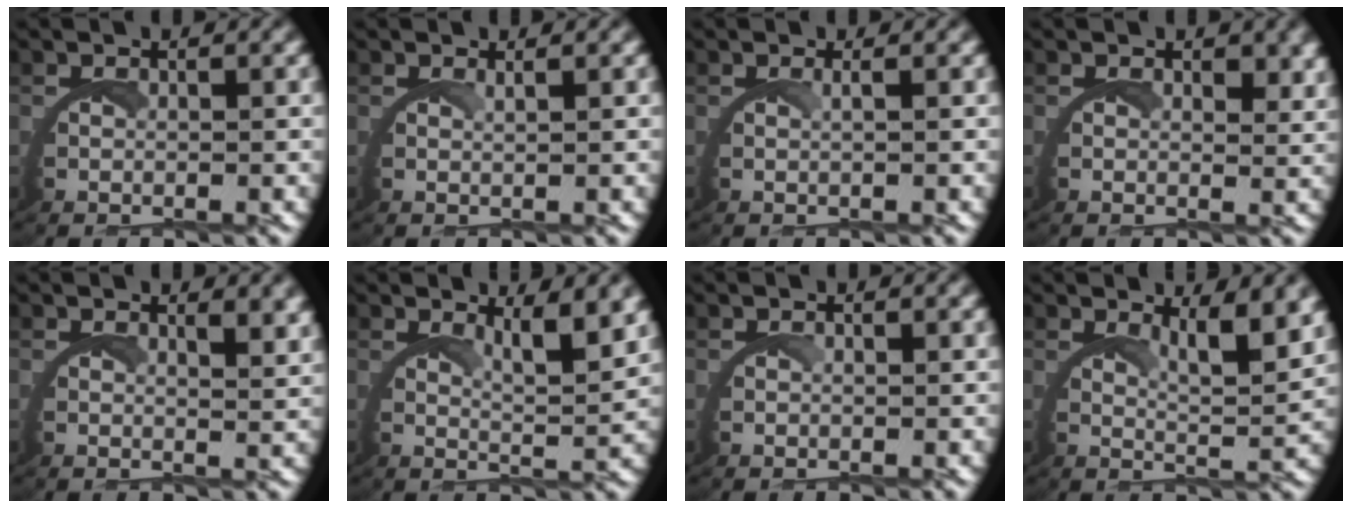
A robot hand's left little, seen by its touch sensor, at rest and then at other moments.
{"total": 0.9, "force": [0.7, -0.5, 0.4], "torque": [-0.010, 0.000, 0.012]}
{"total": 0.8, "force": [0.2, -0.2, 0.7], "torque": [-0.017, 0.003, 0.002]}
{"total": 1.6, "force": [1.5, 0.2, 0.7], "torque": [-0.018, -0.007, 0.022]}
{"total": 2.0, "force": [1.8, -0.2, 1.0], "torque": [-0.020, -0.008, 0.026]}
{"total": 3.8, "force": [2.7, -0.1, 2.7], "torque": [-0.048, -0.011, 0.043]}
{"total": 0.0}
{"total": 4.2, "force": [2.8, 0.1, 3.1], "torque": [-0.052, -0.013, 0.045]}